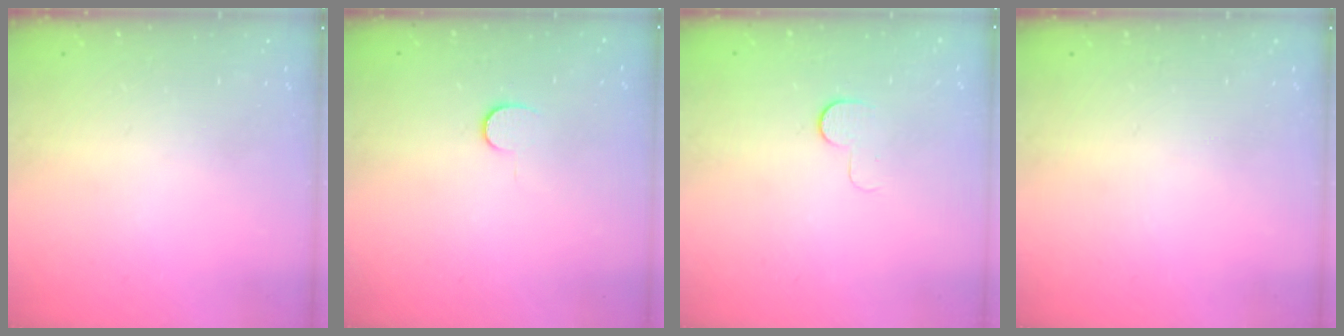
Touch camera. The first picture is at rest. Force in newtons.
{"total": 6.0, "press": 6.0, "slide": 0.5}
{"total": 5.3, "press": 5.3, "slide": 0.5}
{"total": 0.0}